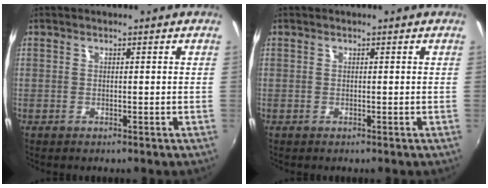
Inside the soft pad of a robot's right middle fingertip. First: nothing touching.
{"total": 0.0}